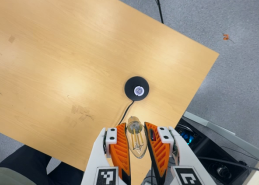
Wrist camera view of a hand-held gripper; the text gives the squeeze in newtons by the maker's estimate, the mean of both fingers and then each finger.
{"total": 19.6, "left": 21.7, "right": 17.5}